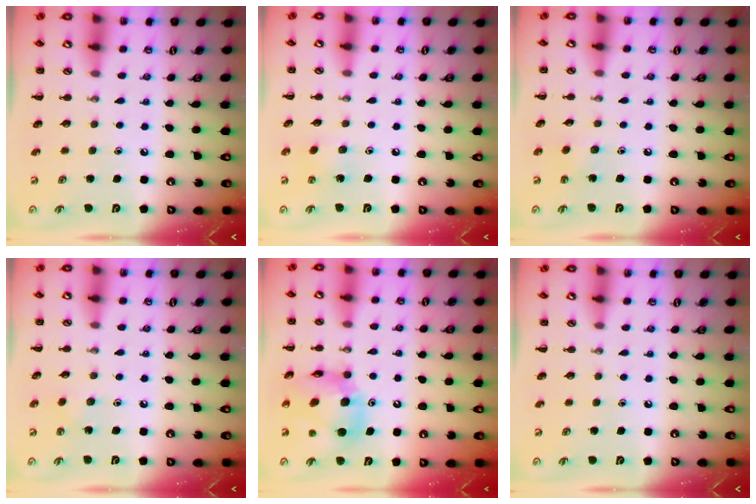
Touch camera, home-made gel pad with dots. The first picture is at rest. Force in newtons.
{"total": 3.6, "press": 3.4, "slide": 1.1}
{"total": 4.6, "press": 4.4, "slide": 1.5}
{"total": 3.8, "press": 3.6, "slide": 1.1}
{"total": 11.6, "press": 11.1, "slide": 3.3}
{"total": 0.0}